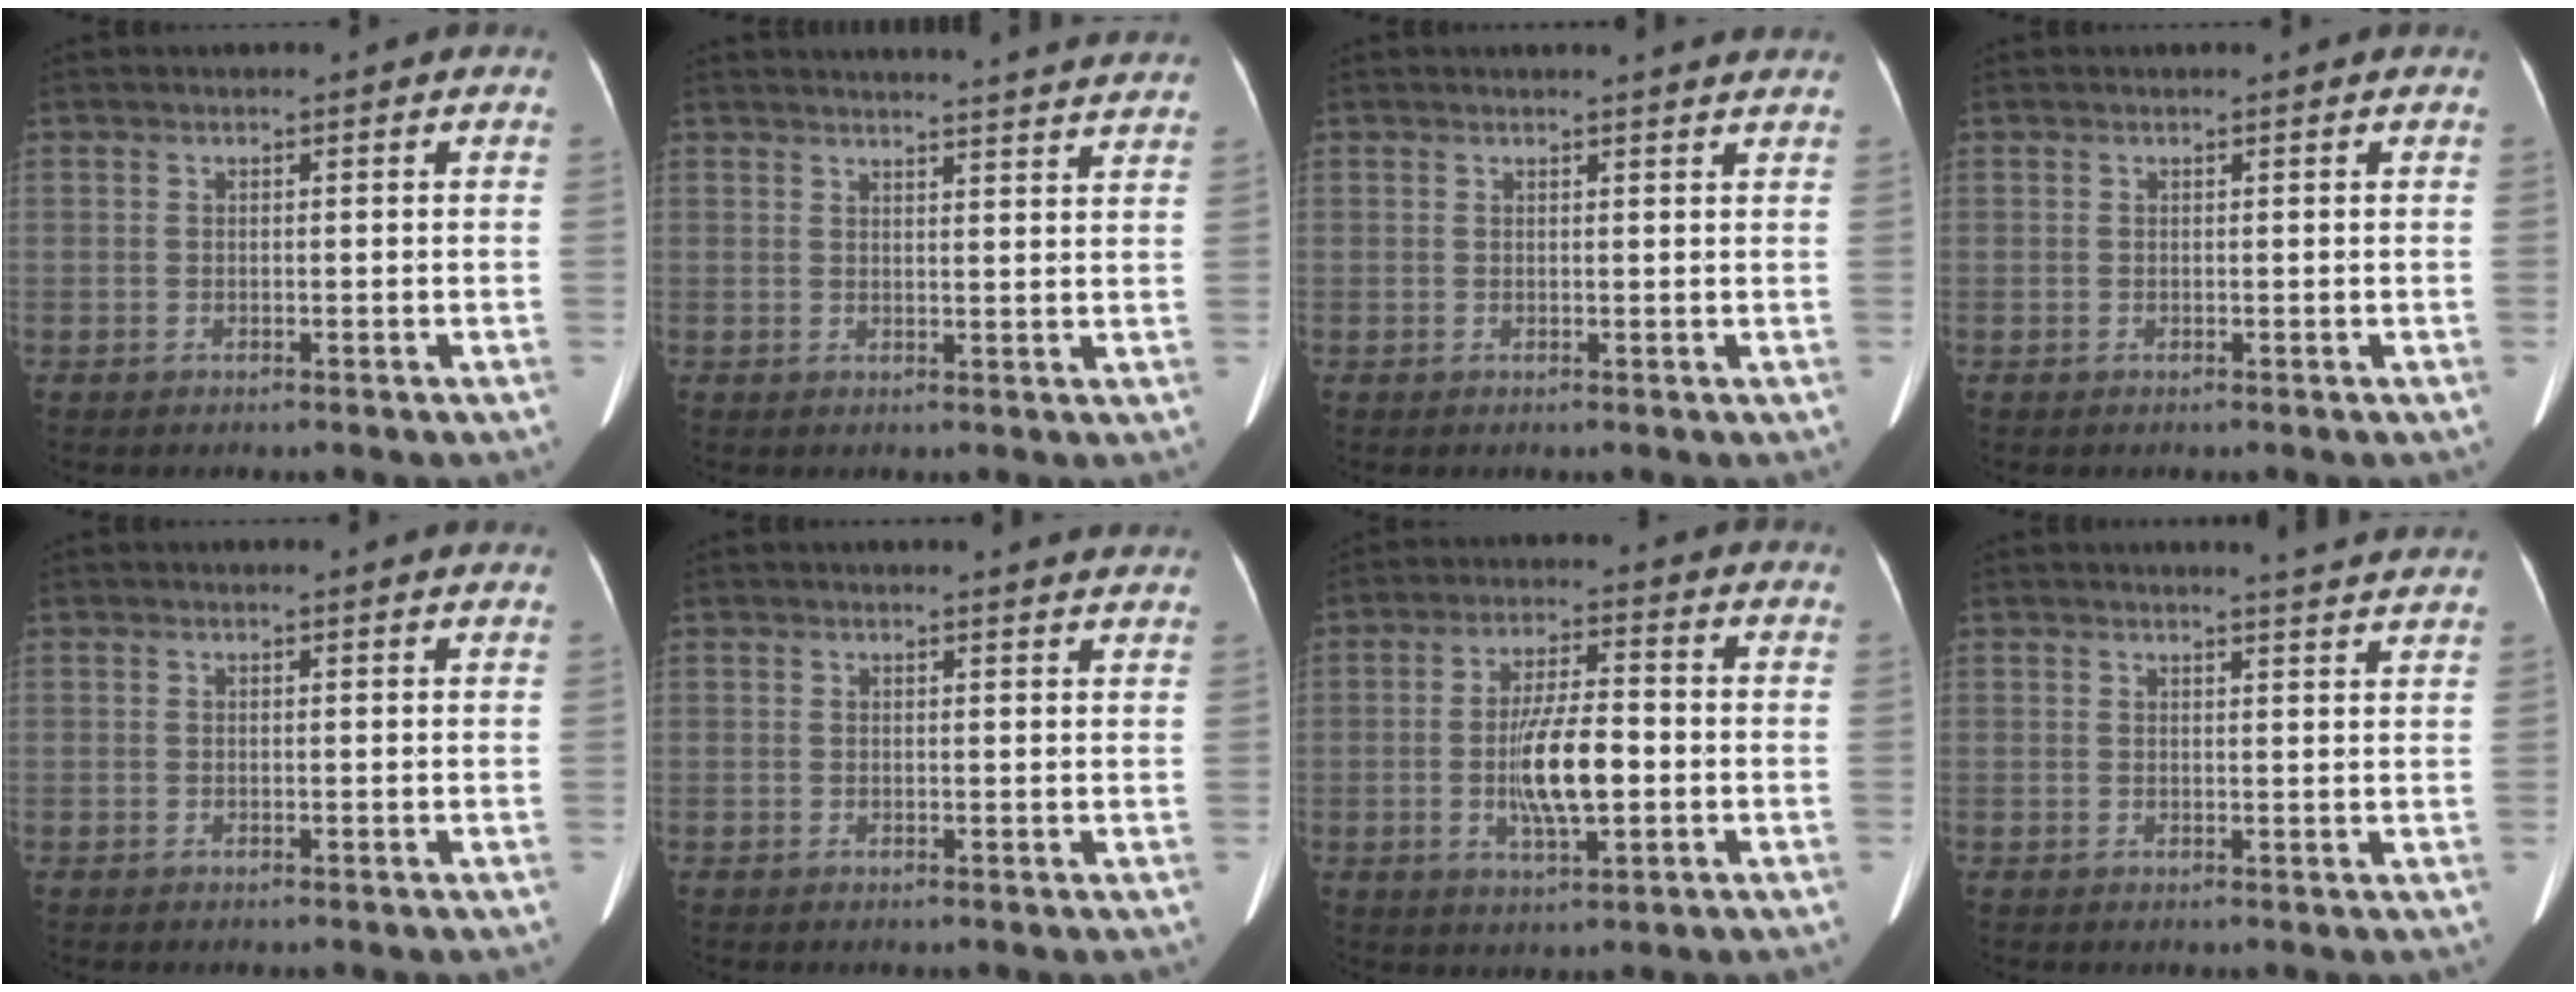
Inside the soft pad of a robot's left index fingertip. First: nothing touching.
{"total": 18.5, "force": [17.9, 0.2, 4.6], "torque": [-0.057, -0.020, 0.207]}
{"total": 3.0, "force": [2.9, -0.3, 0.8], "torque": [-0.014, -0.002, 0.025]}
{"total": 0.0}
{"total": 1.0, "force": [1.0, -0.1, 0.2], "torque": [-0.011, -0.003, 0.009]}
{"total": 3.0, "force": [2.9, 0.0, 0.5], "torque": [-0.009, -0.004, 0.021]}
{"total": 9.0, "force": [-1.5, 2.1, 8.6], "torque": [-0.165, 0.000, -0.025]}
{"total": 5.1, "force": [4.9, -0.6, 1.4], "torque": [-0.023, -0.005, 0.041]}